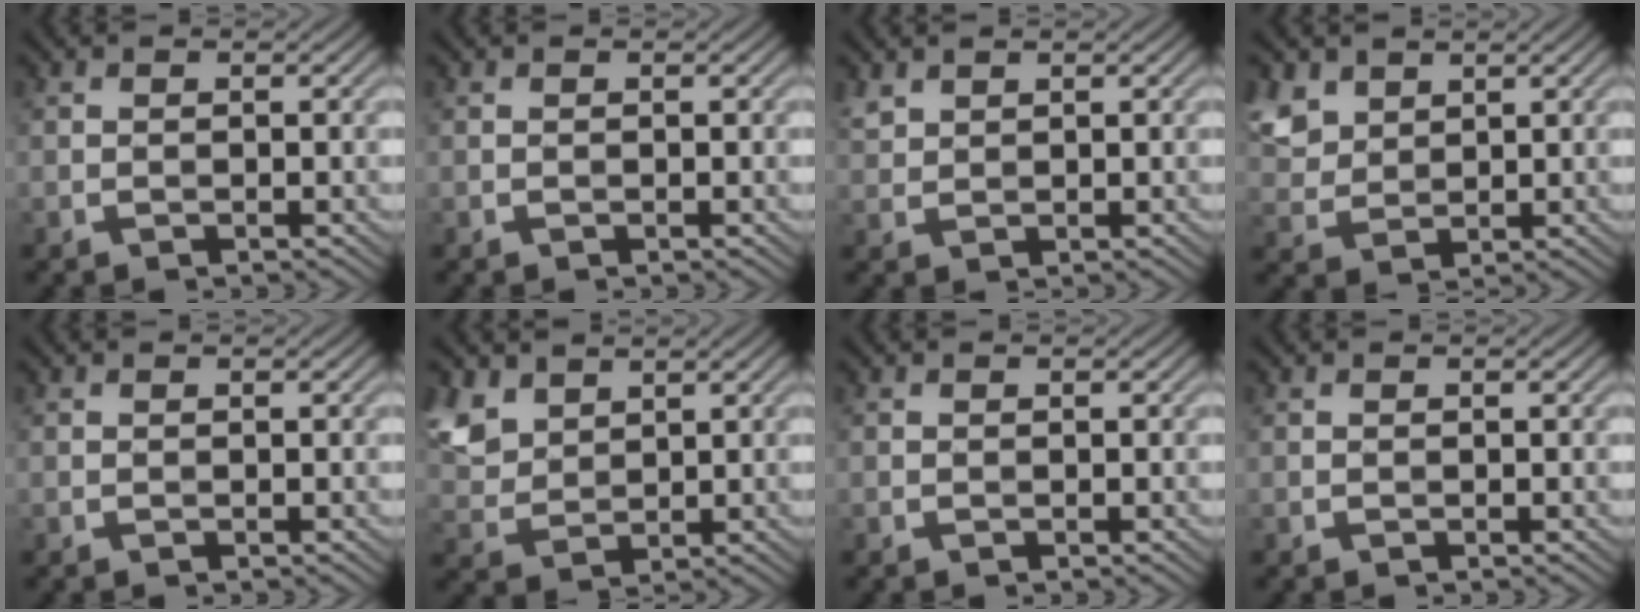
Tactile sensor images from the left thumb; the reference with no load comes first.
{"total": 0.0}
{"total": 1.7, "force": [1.4, 0.8, 0.6], "torque": [-0.020, 0.002, 0.035]}
{"total": 5.1, "force": [3.0, 3.4, 2.4], "torque": [-0.073, 0.003, 0.065]}
{"total": 0.0}
{"total": 6.0, "force": [3.5, 3.8, 3.0], "torque": [-0.092, 0.002, 0.077]}
{"total": 0.0}
{"total": 0.0}